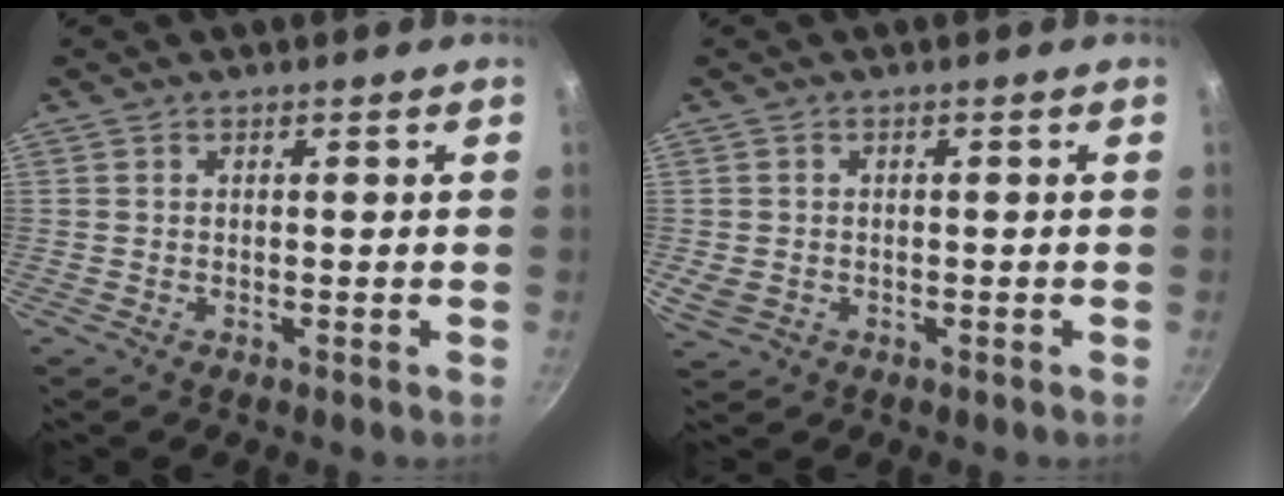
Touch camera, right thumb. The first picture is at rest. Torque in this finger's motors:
{"motor_torque": [2.07, 1.96, -0.10, -0.04, 0.03]}